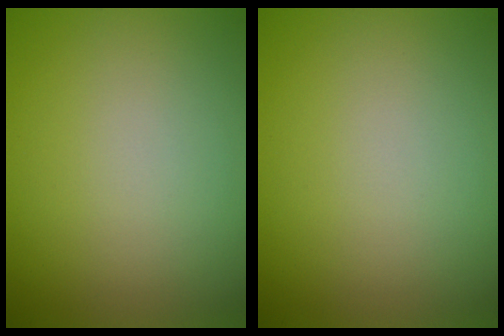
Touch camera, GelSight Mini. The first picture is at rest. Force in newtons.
{"total": 0.0}